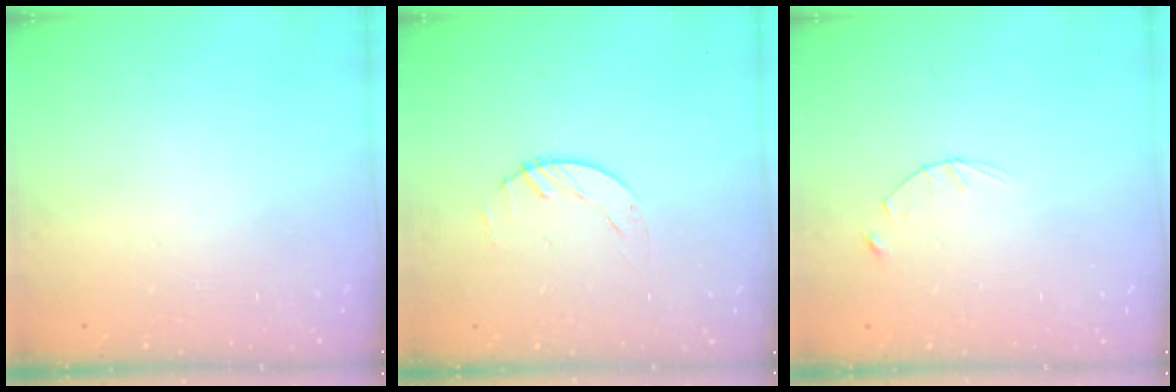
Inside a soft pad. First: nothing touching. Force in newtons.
{"total": 0.8, "press": 0.8, "slide": 0.2}
{"total": 2.8, "press": 2.8, "slide": 0.4}